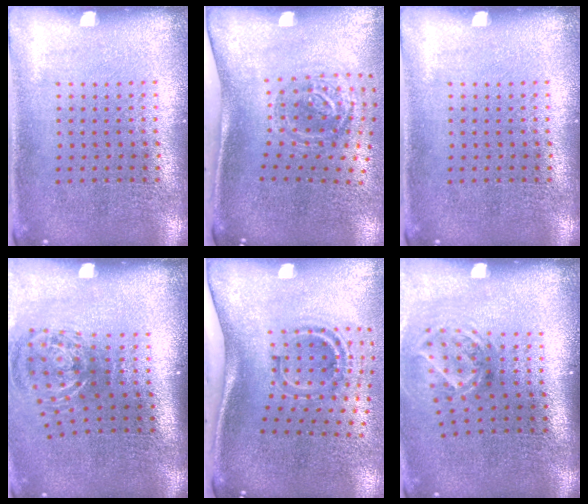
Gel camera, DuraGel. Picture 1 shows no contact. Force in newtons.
{"total": 1.9, "press": 1.3, "slide": 1.5}
{"total": 0.0}
{"total": 1.7, "press": 1.2, "slide": 1.2}
{"total": 2.0, "press": 1.2, "slide": 1.7}
{"total": 1.9, "press": 1.3, "slide": 1.5}